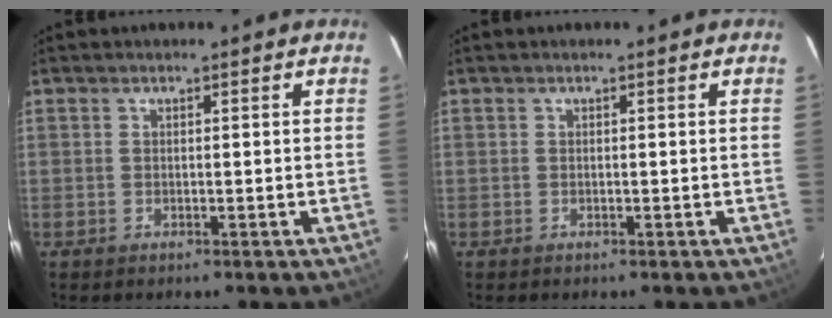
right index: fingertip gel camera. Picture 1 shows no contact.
{"total": 0.0}